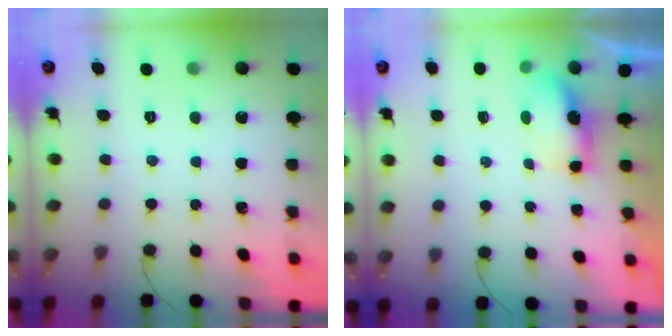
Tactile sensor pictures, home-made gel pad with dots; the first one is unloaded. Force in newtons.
{"total": 4.8, "press": 4.8, "slide": 0.3}